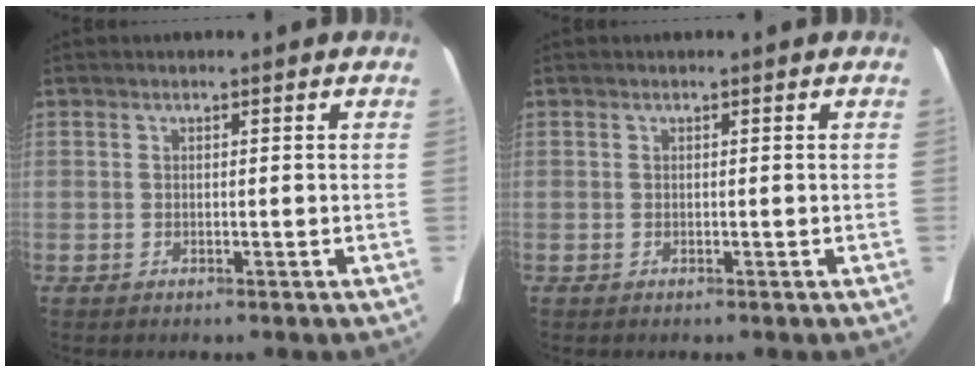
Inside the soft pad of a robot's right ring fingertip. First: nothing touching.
{"total": 0.0}